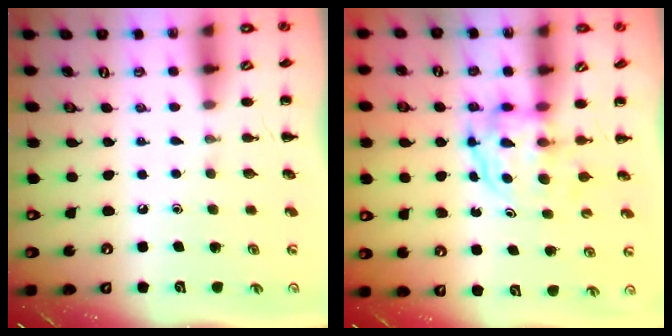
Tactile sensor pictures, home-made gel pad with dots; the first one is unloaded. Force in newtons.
{"total": 3.8, "press": 3.8, "slide": 0.3}